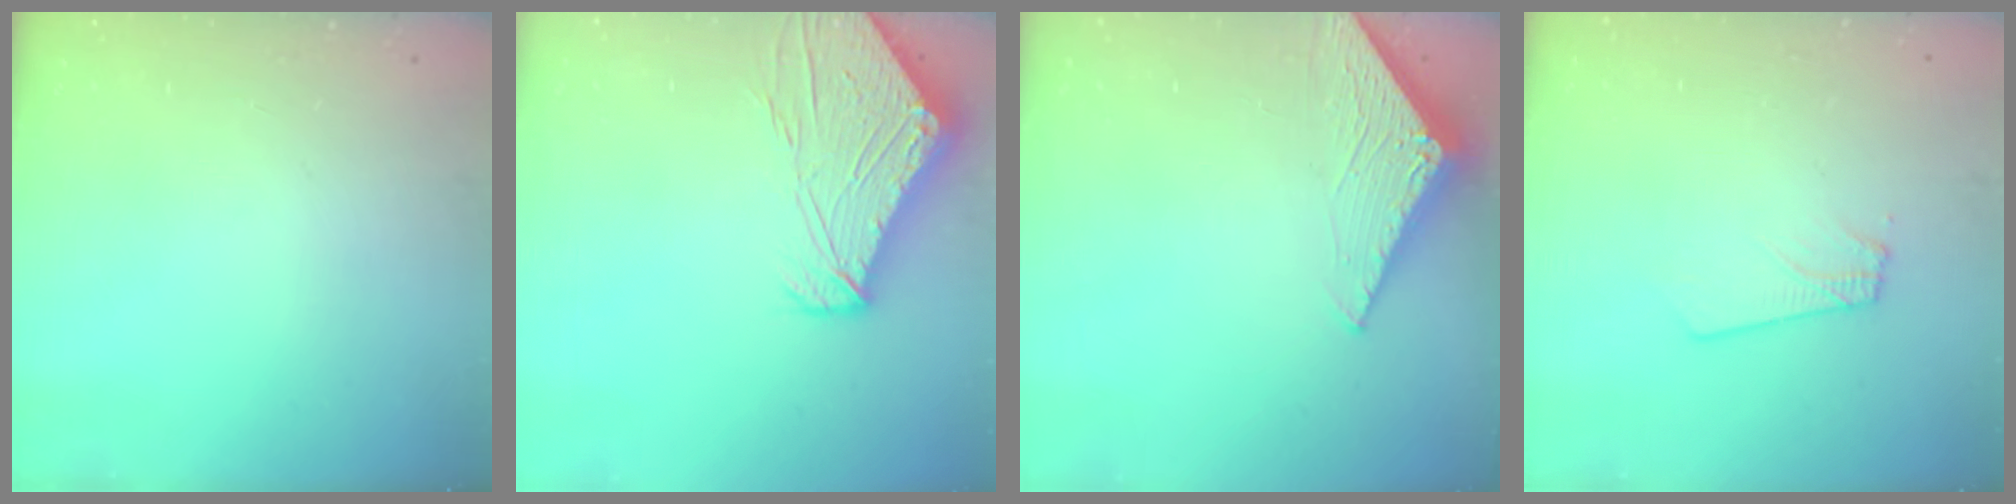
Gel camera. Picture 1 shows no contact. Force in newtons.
{"total": 12.8, "press": 12.7, "slide": 1.6}
{"total": 3.1, "press": 3.1, "slide": 0.2}
{"total": 1.8, "press": 1.8, "slide": 0.1}